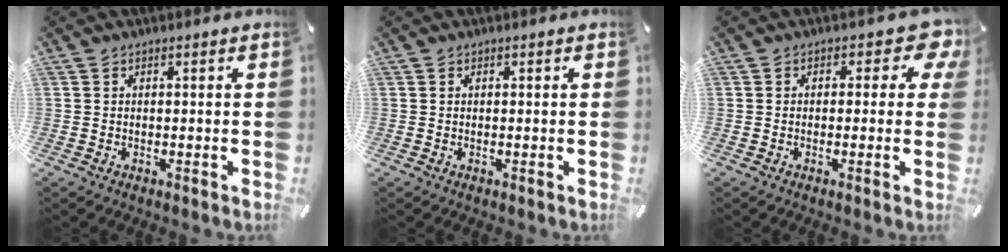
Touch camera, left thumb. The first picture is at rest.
{"total": 0.0}
{"total": 6.5, "force": [2.0, 3.8, 5.0], "torque": [-0.057, -0.006, 0.029]}